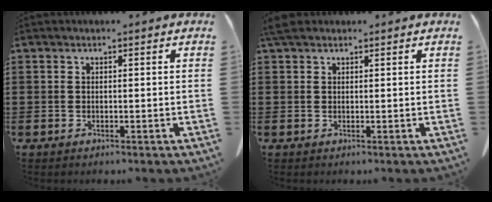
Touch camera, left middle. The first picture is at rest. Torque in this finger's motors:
{"motor_torque": [0.49, 0.36, -0.04, -0.05]}